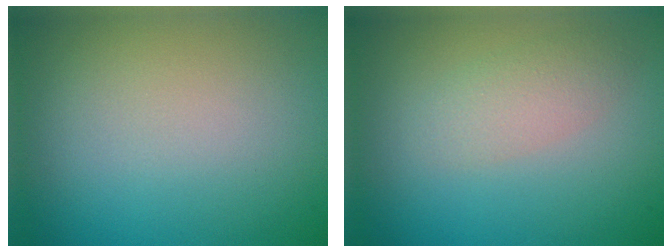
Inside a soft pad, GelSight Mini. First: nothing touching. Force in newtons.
{"total": 2.1, "press": 2.1, "slide": 0.0}